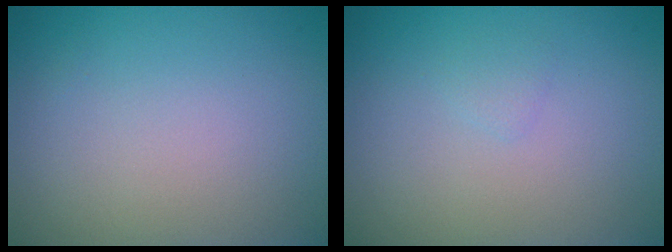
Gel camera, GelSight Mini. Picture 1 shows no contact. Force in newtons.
{"total": 0.6, "press": 0.6, "slide": 0.1}